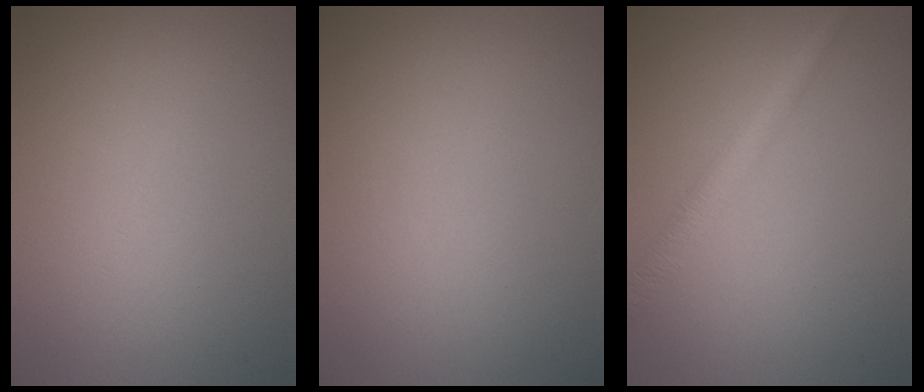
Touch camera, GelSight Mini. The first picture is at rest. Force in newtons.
{"total": 0.0}
{"total": 2.7, "press": 2.7, "slide": 0.2}